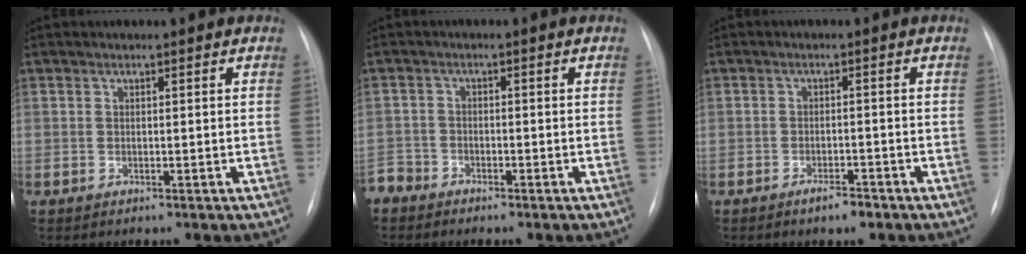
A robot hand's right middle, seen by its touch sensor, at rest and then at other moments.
{"total": 3.2, "force": [-2.8, 1.5, -0.4], "torque": [0.011, 0.000, -0.058]}
{"total": 2.4, "force": [-1.7, 0.6, 1.6], "torque": [-0.024, -0.001, -0.026]}